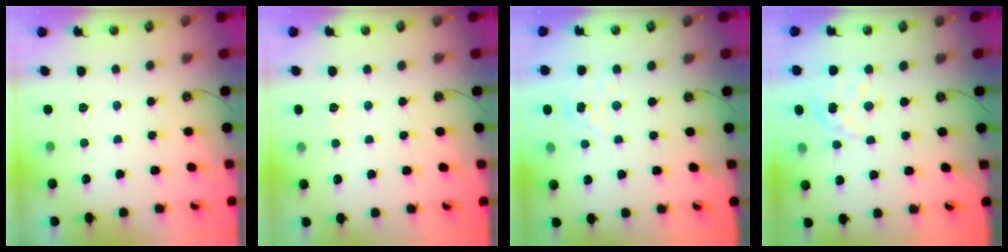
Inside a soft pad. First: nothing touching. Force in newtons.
{"total": 2.7, "press": 2.6, "slide": 0.3}
{"total": 2.1, "press": 2.1, "slide": 0.2}
{"total": 8.2, "press": 8.2, "slide": 0.9}